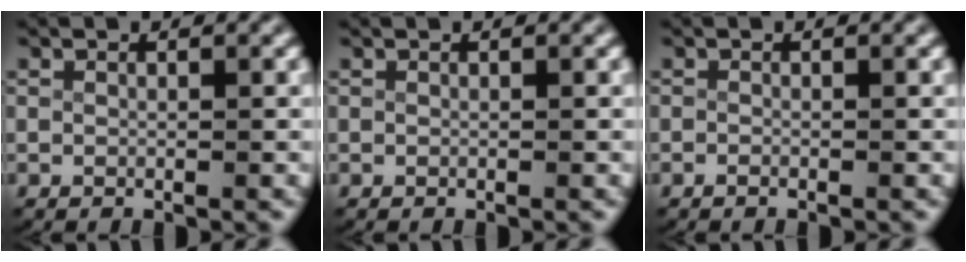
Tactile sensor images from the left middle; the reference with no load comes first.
{"total": 0.0}
{"total": 0.7, "force": [-0.7, 0.0, 0.1], "torque": [-0.011, -0.007, -0.010]}